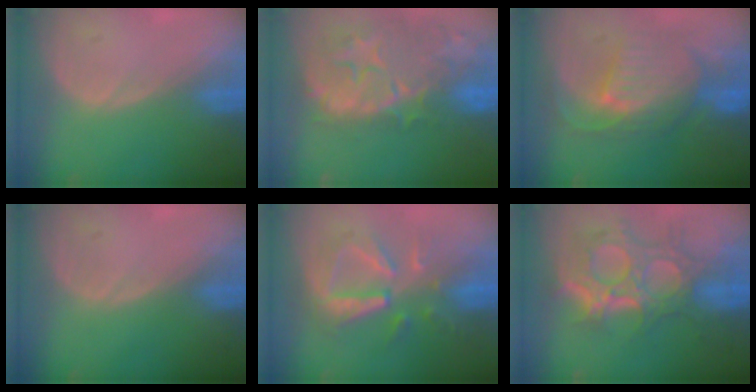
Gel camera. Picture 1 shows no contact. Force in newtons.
{"total": 14.7, "press": 11.7, "slide": 8.9}
{"total": 9.8, "press": 9.0, "slide": 3.9}
{"total": 0.0}
{"total": 8.3, "press": 8.2, "slide": 0.8}
{"total": 12.0, "press": 10.7, "slide": 5.4}